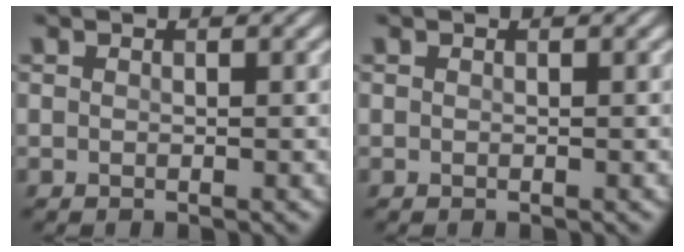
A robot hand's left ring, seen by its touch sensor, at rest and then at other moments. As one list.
[{"total": 0.0}]